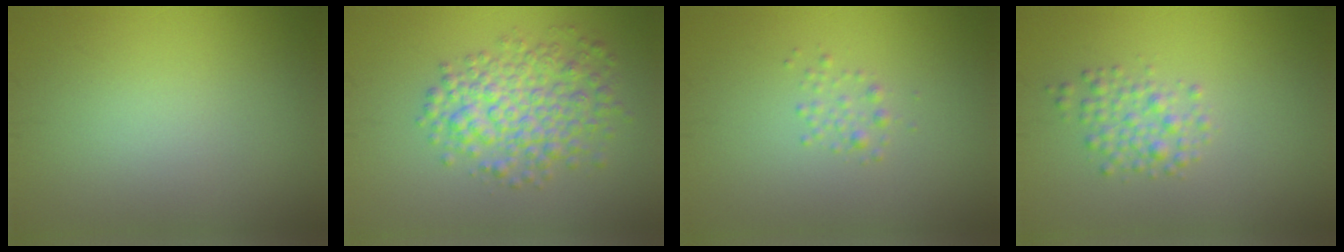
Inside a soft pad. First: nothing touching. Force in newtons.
{"total": 5.6, "press": 5.6, "slide": 0.1}
{"total": 1.1, "press": 1.1, "slide": 0.0}
{"total": 2.3, "press": 2.3, "slide": 0.1}